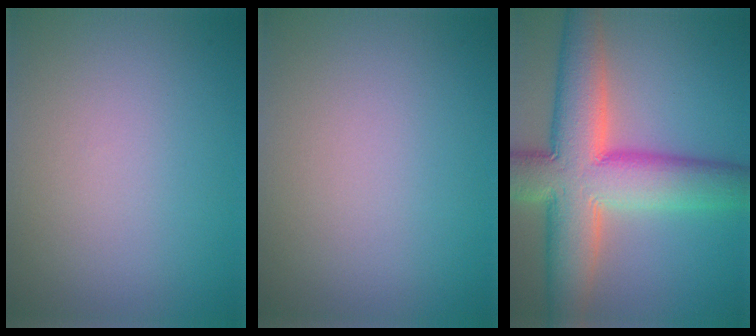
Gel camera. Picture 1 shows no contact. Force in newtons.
{"total": 0.0}
{"total": 11.9, "press": 11.8, "slide": 1.0}